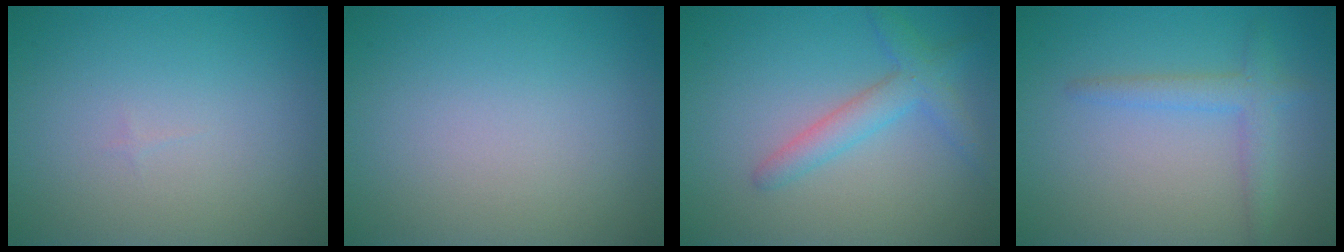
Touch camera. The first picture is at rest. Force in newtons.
{"total": 0.0}
{"total": 2.8, "press": 2.8, "slide": 0.1}
{"total": 2.3, "press": 2.3, "slide": 0.2}